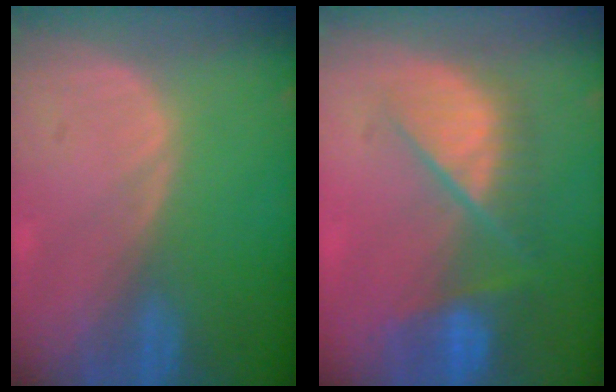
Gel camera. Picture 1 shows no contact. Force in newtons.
{"total": 9.1, "press": 8.0, "slide": 4.3}